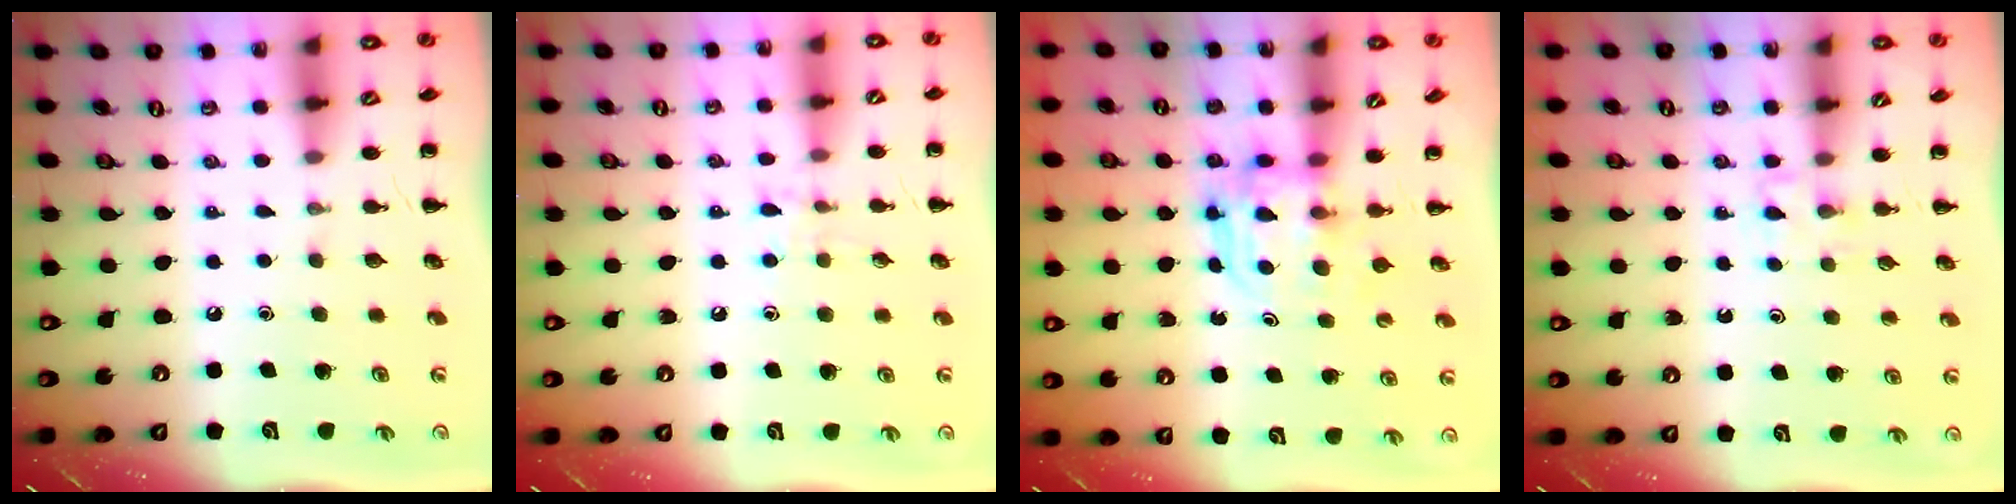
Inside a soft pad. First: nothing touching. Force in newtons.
{"total": 6.9, "press": 6.7, "slide": 1.5}
{"total": 3.6, "press": 3.6, "slide": 0.2}
{"total": 3.4, "press": 3.2, "slide": 1.2}